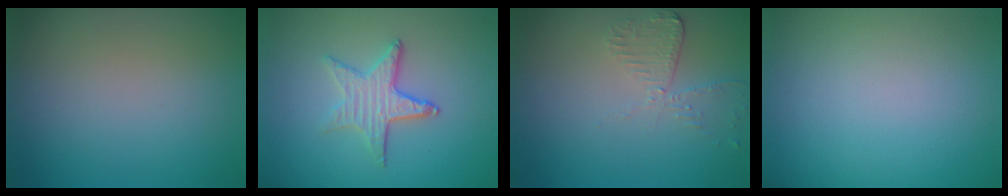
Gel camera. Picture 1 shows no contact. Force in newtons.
{"total": 3.5, "press": 2.9, "slide": 2.0}
{"total": 2.5, "press": 2.3, "slide": 1.2}
{"total": 0.0}